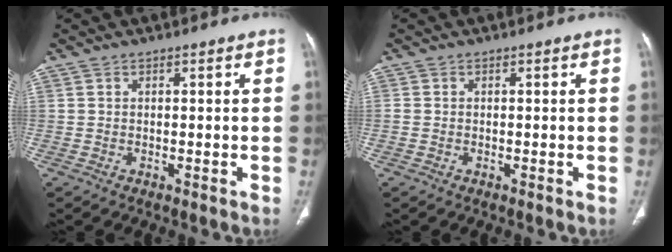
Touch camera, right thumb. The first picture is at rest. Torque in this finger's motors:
{"motor_torque": [-0.01, -0.01, 0.04, 0.51, -0.06]}